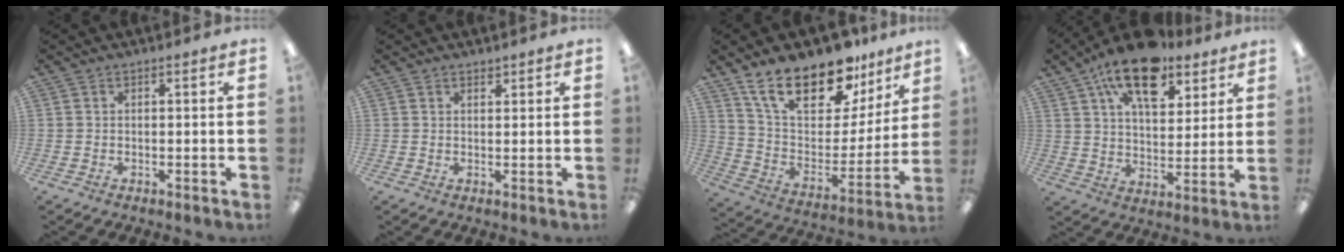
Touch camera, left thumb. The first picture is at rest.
{"total": 1.5, "force": [1.3, 0.5, 0.5], "torque": [-0.003, -0.004, 0.023]}
{"total": 21.9, "force": [16.3, 9.1, 11.4], "torque": [-0.203, -0.102, 0.291]}
{"total": 16.9, "force": [11.3, 8.1, 9.6], "torque": [-0.150, -0.052, 0.195]}